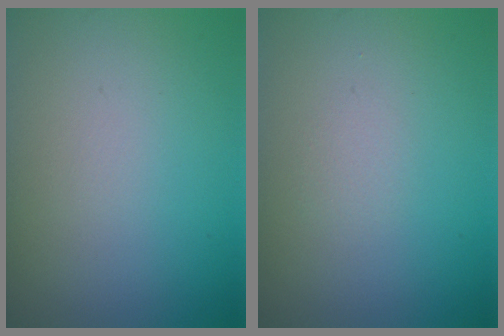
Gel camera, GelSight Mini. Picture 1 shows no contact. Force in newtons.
{"total": 0.6, "press": 0.6, "slide": 0.1}